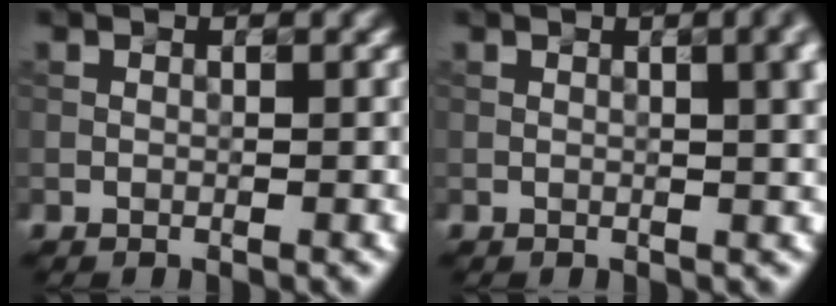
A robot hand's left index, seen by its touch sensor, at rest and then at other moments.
{"total": 5.1, "force": [1.3, 2.1, 4.5], "torque": [-0.031, 0.015, 0.012]}